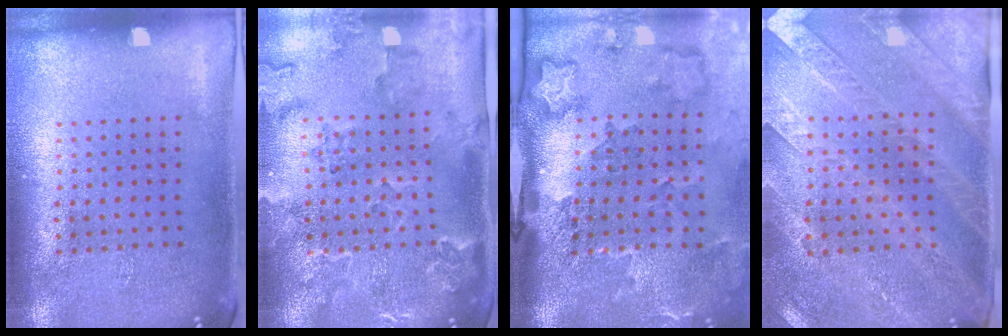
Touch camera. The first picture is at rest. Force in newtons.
{"total": 2.4, "press": 2.2, "slide": 0.8}
{"total": 3.5, "press": 2.3, "slide": 2.6}
{"total": 2.9, "press": 2.7, "slide": 1.1}